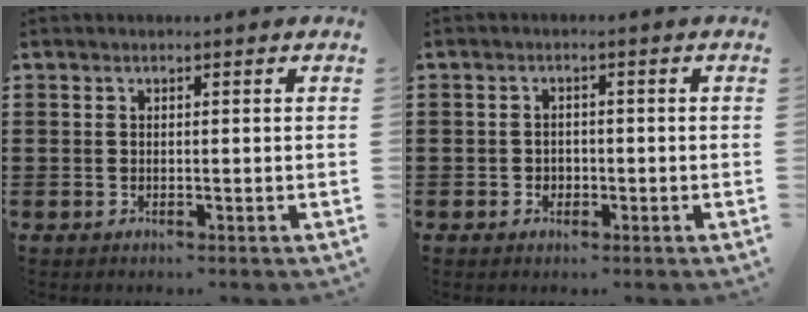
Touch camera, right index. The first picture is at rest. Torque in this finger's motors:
{"motor_torque": [0.61, 1.53, -0.04, -0.04]}